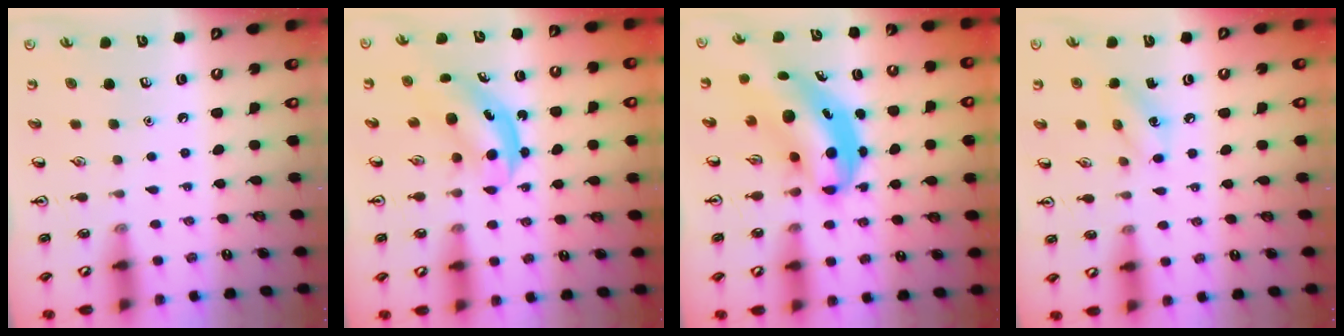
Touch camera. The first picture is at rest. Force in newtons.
{"total": 5.3, "press": 5.2, "slide": 0.9}
{"total": 7.0, "press": 6.7, "slide": 2.1}
{"total": 5.3, "press": 5.1, "slide": 1.3}